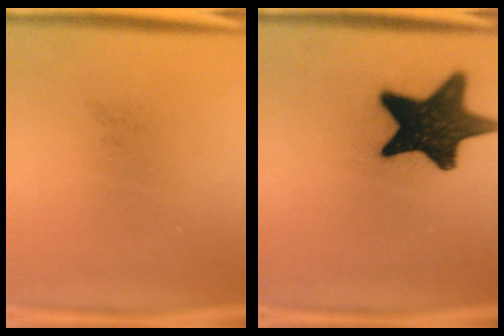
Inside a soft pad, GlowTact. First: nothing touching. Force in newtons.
{"total": 15.8}